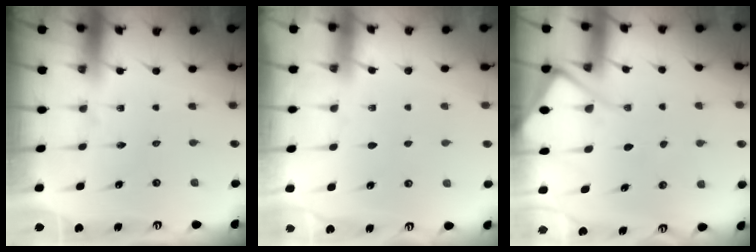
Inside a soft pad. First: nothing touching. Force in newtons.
{"total": 3.2, "press": 3.2, "slide": 0.3}
{"total": 10.1, "press": 10.0, "slide": 0.9}